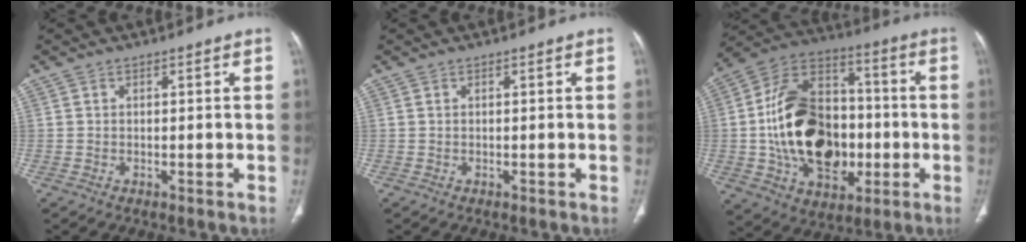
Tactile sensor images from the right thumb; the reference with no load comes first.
{"total": 0.0}
{"total": 25.8, "force": [-2.8, 17.5, 18.8], "torque": [-0.294, 0.026, -0.035]}